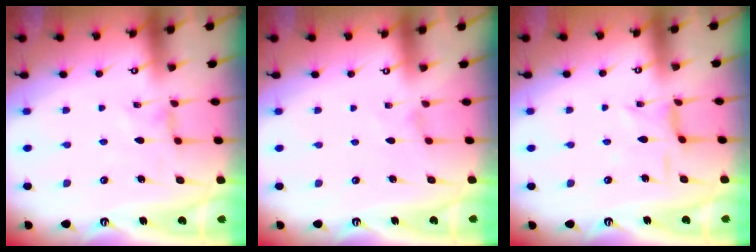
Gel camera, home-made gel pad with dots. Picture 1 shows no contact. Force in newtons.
{"total": 0.0}
{"total": 3.8, "press": 3.8, "slide": 0.2}